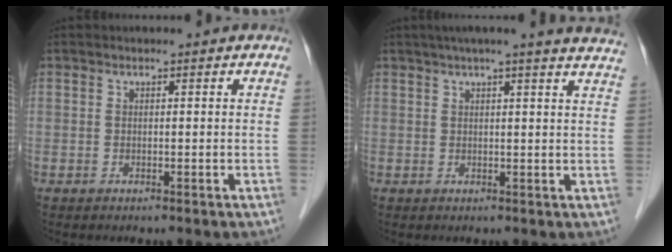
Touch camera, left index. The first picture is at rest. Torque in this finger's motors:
{"motor_torque": [0.50, -0.79, 0.22, 0.04]}